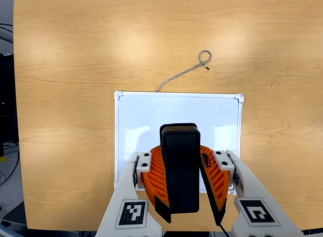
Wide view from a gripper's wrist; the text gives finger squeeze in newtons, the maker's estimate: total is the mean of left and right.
{"total": 10.4, "left": 10.1, "right": 10.8}